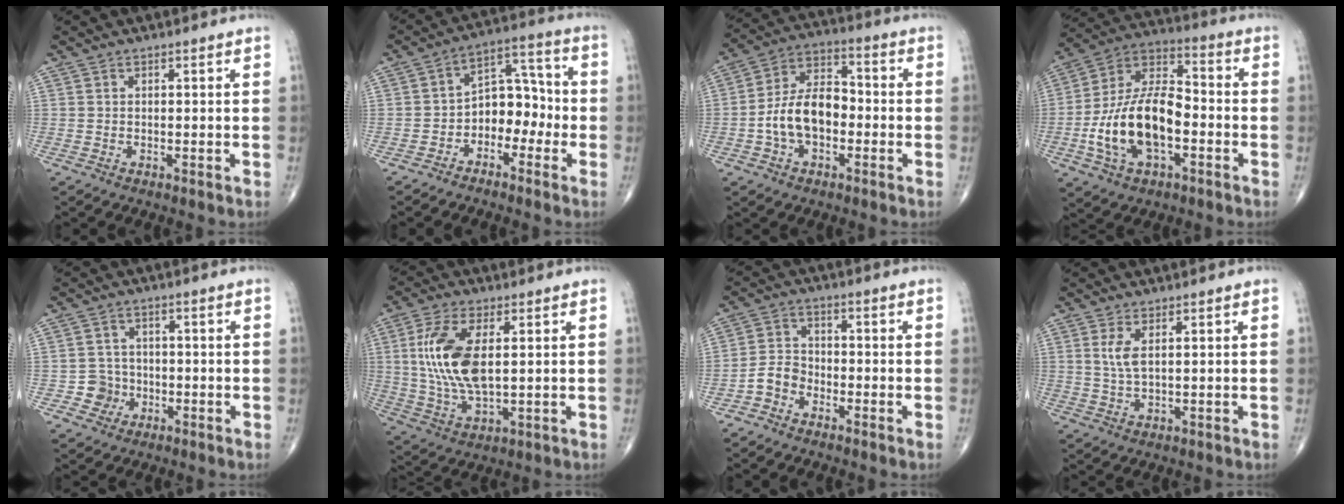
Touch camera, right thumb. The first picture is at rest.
{"total": 9.2, "force": [-2.9, 6.4, 5.9], "torque": [-0.051, 0.049, -0.059]}
{"total": 11.9, "force": [-2.4, 7.5, 9.0], "torque": [-0.152, 0.041, -0.052]}
{"total": 18.5, "force": [-4.2, 9.8, 15.1], "torque": [-0.278, 0.038, -0.077]}
{"total": 4.2, "force": [-1.4, 4.0, 0.3], "torque": [0.024, 0.014, -0.027]}
{"total": 13.3, "force": [2.2, 6.1, 11.7], "torque": [-0.246, -0.010, 0.050]}
{"total": 4.5, "force": [-2.6, 3.1, 1.8], "torque": [-0.024, 0.022, -0.060]}
{"total": 3.4, "force": [1.1, 1.1, 3.0], "torque": [-0.069, -0.007, 0.030]}